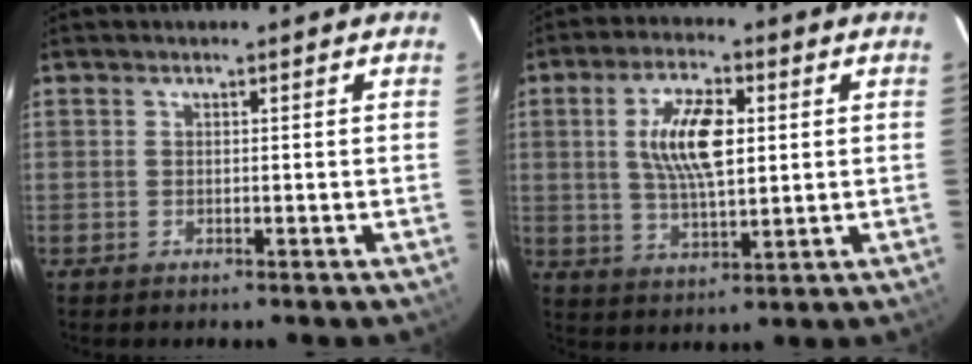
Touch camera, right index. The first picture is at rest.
{"total": 10.6, "force": [2.0, 4.3, 9.5], "torque": [-0.180, 0.008, 0.039]}